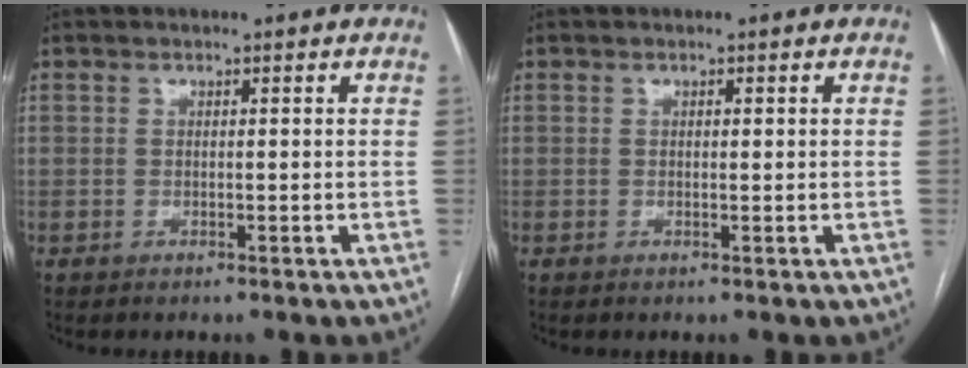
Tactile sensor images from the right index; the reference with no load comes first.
{"total": 0.5, "force": [0.1, 0.1, 0.5], "torque": [-0.009, 0.000, 0.001]}